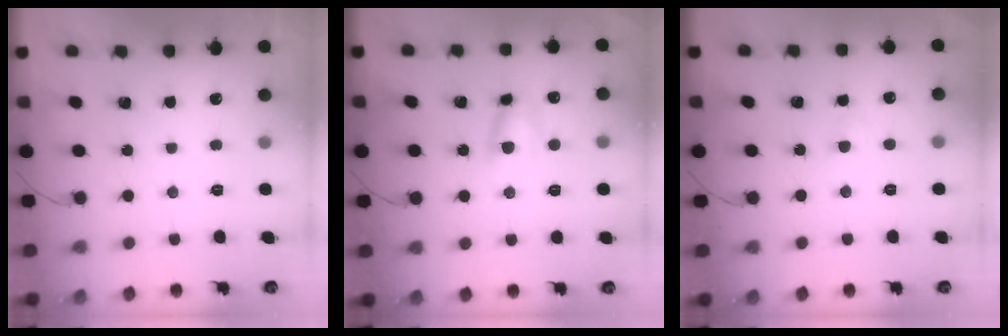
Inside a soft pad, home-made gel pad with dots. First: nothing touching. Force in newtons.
{"total": 6.3, "press": 6.3, "slide": 0.2}
{"total": 1.8, "press": 1.6, "slide": 0.8}